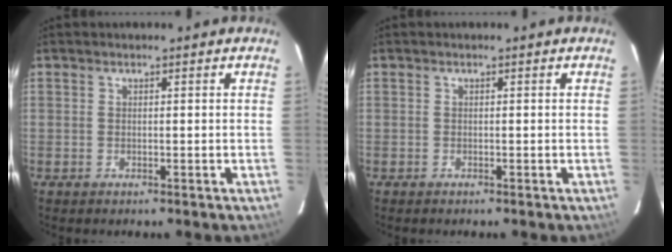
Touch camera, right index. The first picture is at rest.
{"total": 0.0}